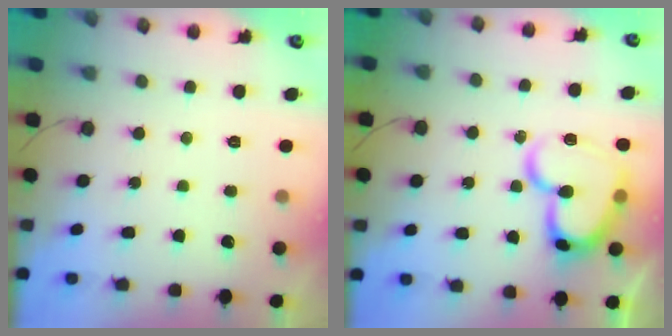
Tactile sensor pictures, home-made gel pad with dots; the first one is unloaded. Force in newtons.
{"total": 19.0, "press": 18.9, "slide": 2.0}